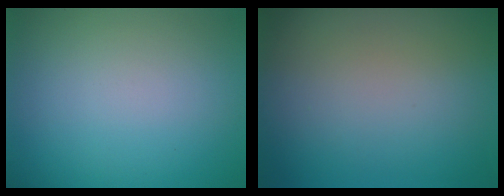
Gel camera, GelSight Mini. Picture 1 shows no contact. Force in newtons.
{"total": 0.0}